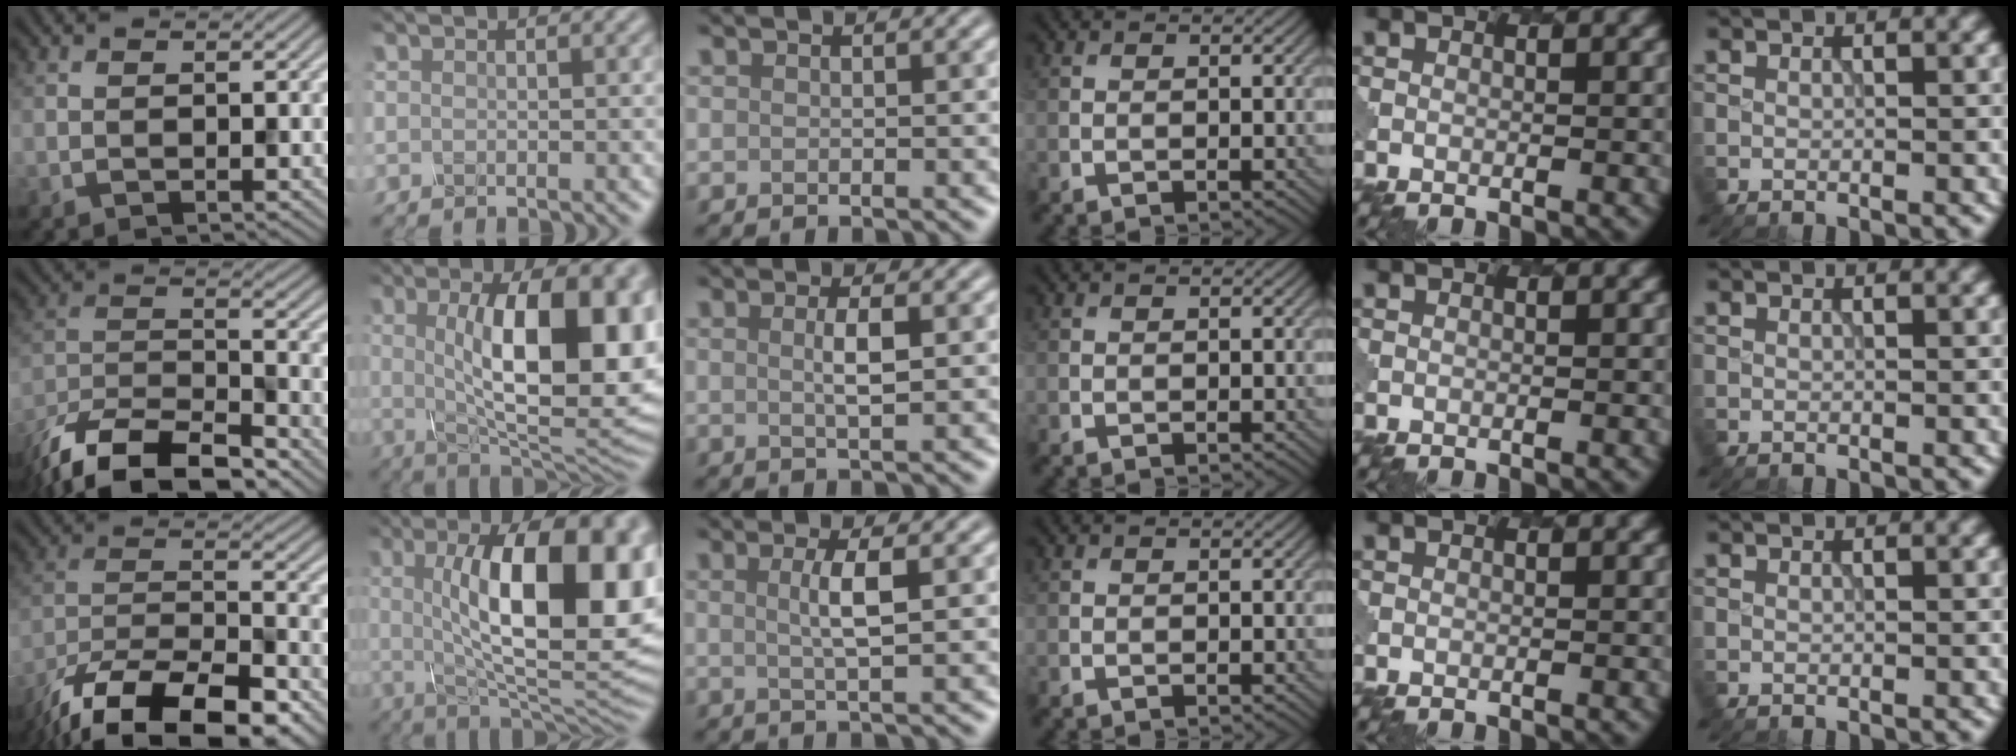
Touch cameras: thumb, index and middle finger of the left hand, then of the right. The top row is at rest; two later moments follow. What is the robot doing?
{"motion": "shake", "object": "salt shaker"}